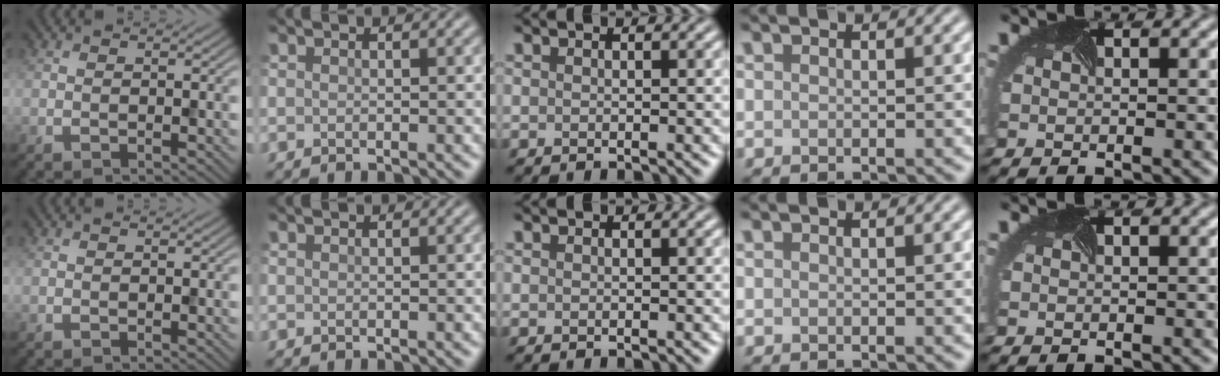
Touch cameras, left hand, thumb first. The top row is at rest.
{}